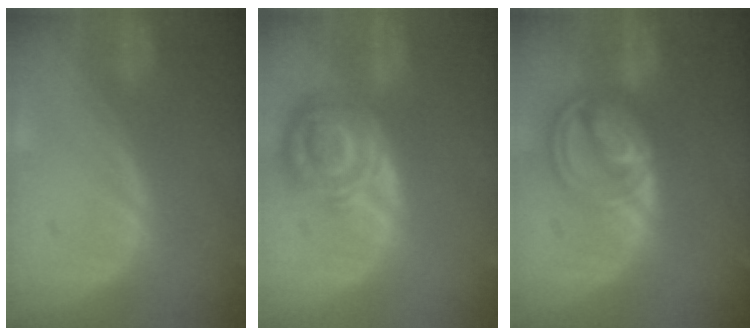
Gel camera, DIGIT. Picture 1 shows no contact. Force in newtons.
{"total": 8.3, "press": 7.3, "slide": 4.0}
{"total": 8.6, "press": 7.3, "slide": 4.6}